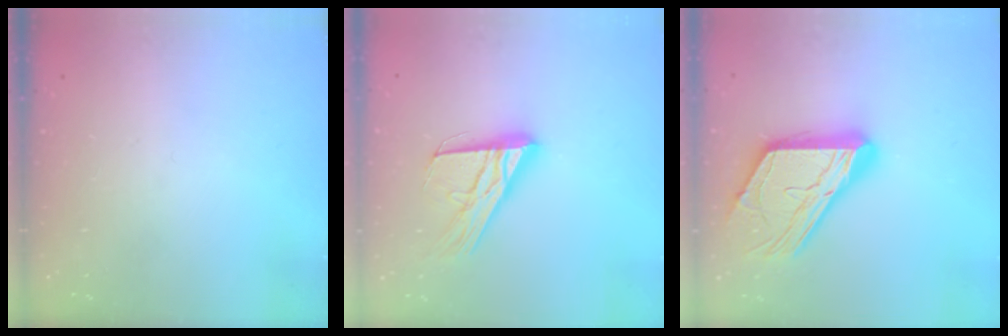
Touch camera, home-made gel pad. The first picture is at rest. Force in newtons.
{"total": 16.7, "press": 16.6, "slide": 1.6}
{"total": 19.1, "press": 19.0, "slide": 1.7}